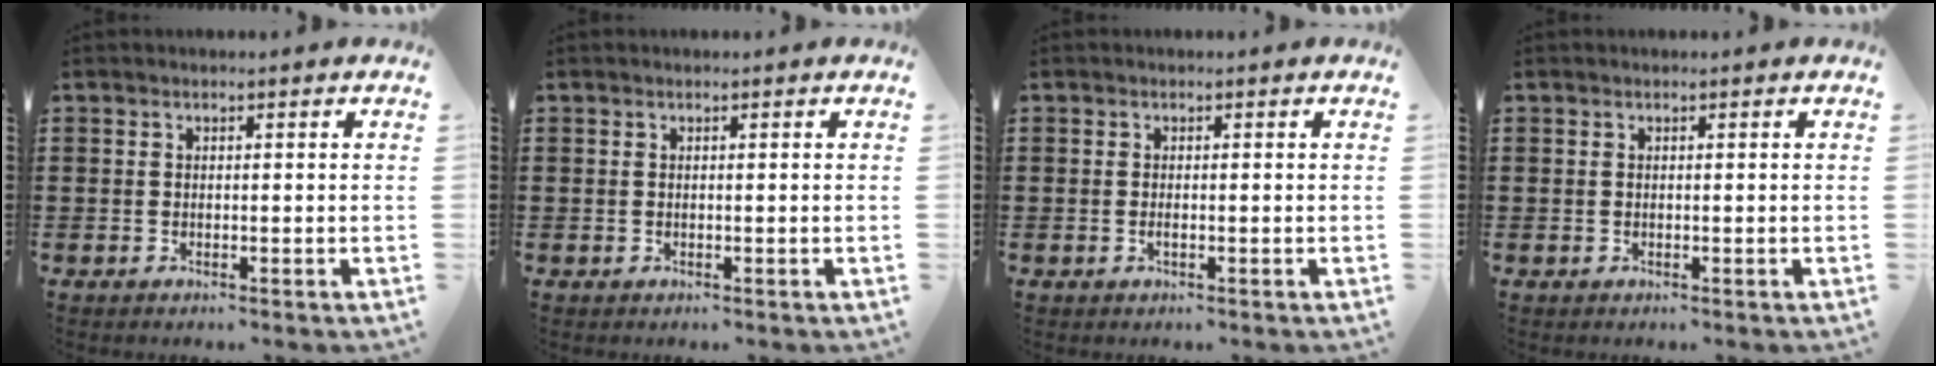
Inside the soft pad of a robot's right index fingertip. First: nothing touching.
{"total": 0.0}
{"total": 0.6, "force": [-0.2, 0.1, 0.5], "torque": [-0.009, -0.004, -0.003]}
{"total": 0.0}